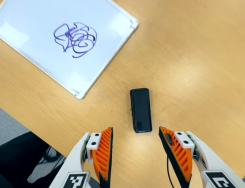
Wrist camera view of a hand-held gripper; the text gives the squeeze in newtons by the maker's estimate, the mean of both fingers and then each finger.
{"total": 0.0}